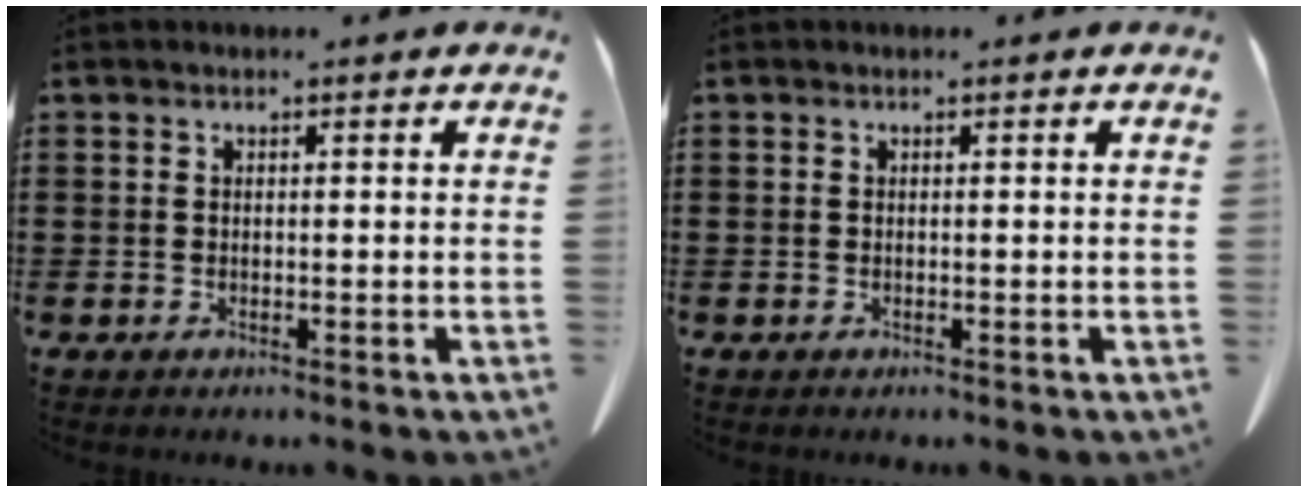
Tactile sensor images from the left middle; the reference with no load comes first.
{"total": 0.0}